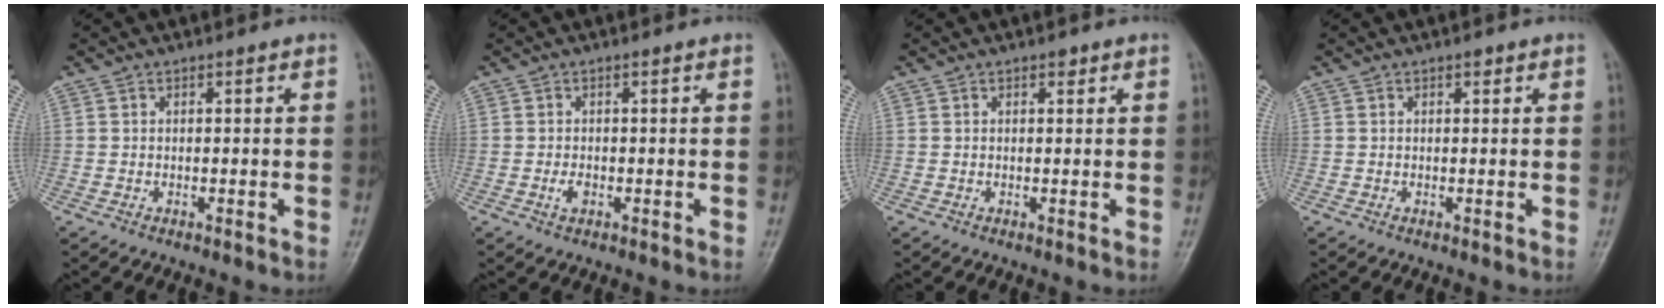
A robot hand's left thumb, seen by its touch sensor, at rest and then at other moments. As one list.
[{"total": 1.6, "force": [-0.4, 0.9, 1.2], "torque": [-0.021, -0.001, -0.008]}, {"total": 1.0, "force": [0.6, 0.5, 0.5], "torque": [-0.001, -0.002, 0.006]}, {"total": 0.7, "force": [0.4, 0.3, 0.4], "torque": [-0.003, -0.001, 0.004]}]